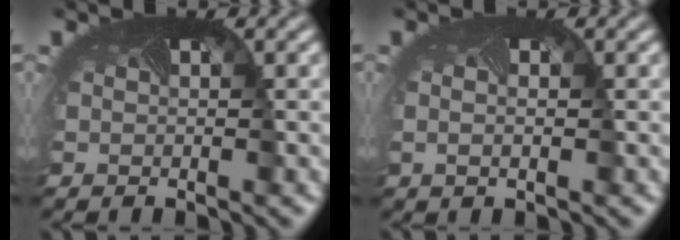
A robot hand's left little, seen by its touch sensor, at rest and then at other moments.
{"total": 0.6, "force": [-0.1, 0.1, 0.6], "torque": [-0.013, -0.004, -0.001]}